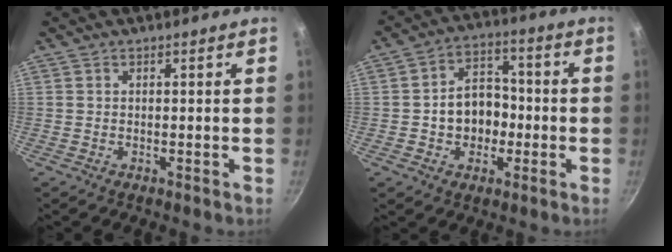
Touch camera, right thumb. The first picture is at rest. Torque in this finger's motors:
{"motor_torque": [-0.29, 0.55, 0.06, 0.10, 0.06]}